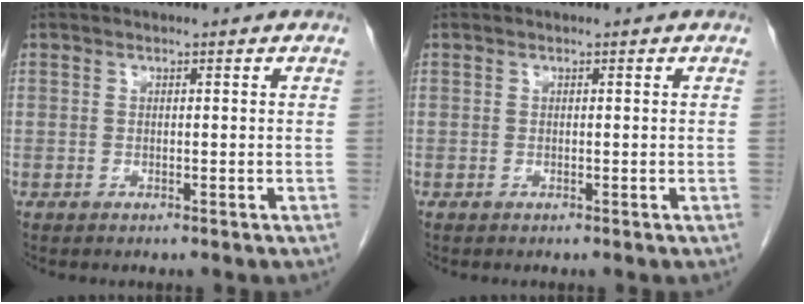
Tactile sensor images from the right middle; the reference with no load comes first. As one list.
[{"total": 0.0}]